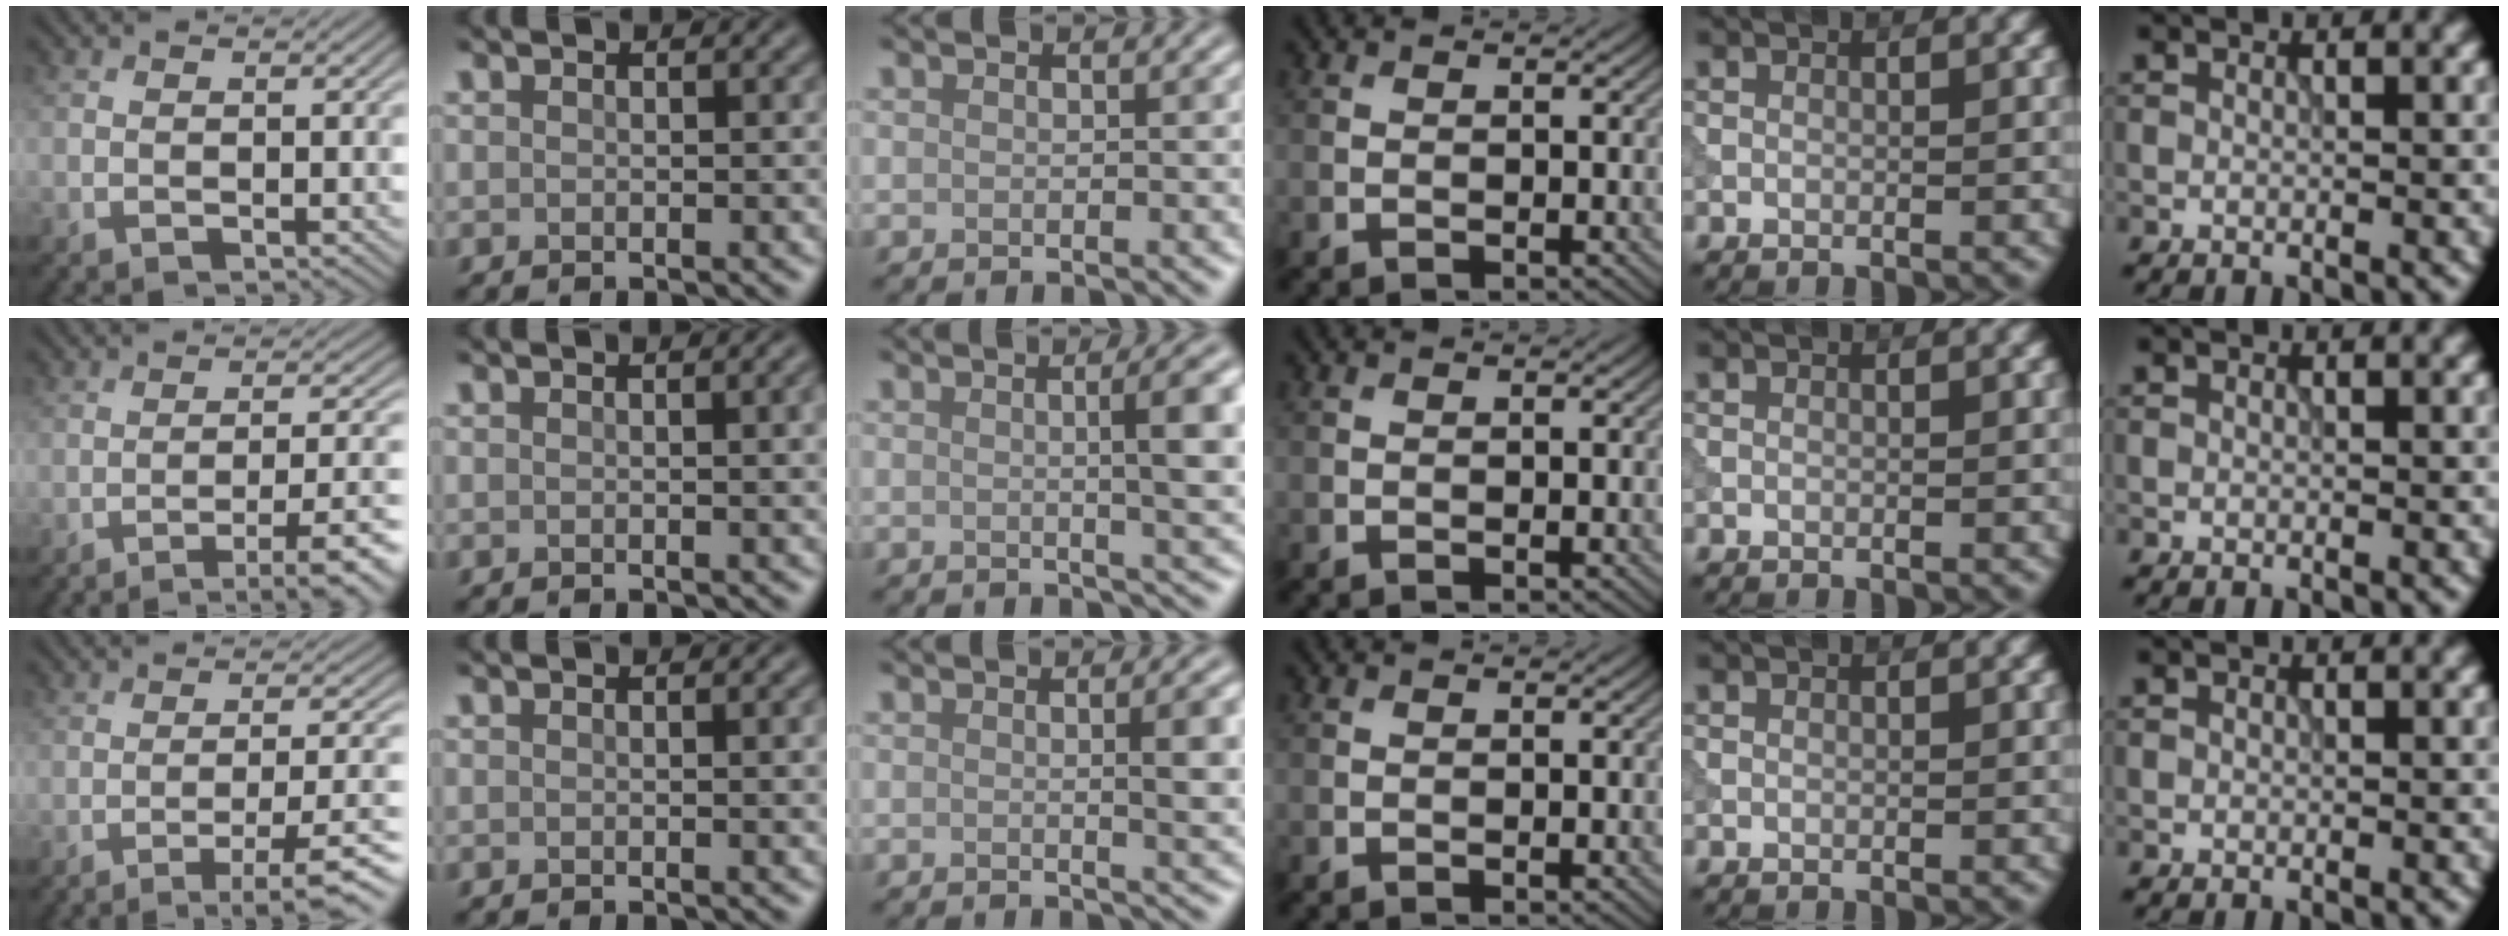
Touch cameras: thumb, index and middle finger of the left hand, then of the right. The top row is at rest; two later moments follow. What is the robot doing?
{"motion": "dispense", "object": "syringe"}